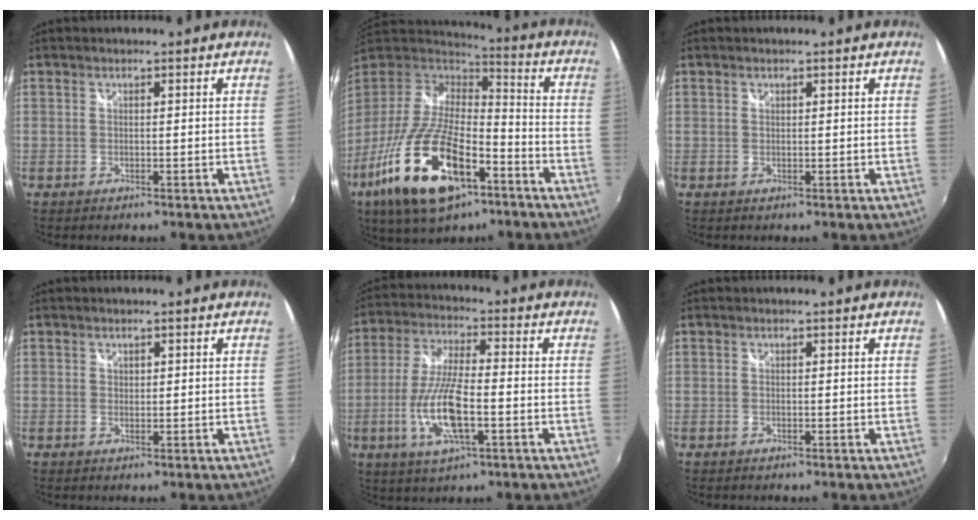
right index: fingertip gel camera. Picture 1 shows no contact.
{"total": 25.2, "force": [-13.0, 10.4, 18.9], "torque": [-0.383, -0.045, -0.228]}
{"total": 0.0}
{"total": 0.8, "force": [0.5, 0.6, 0.2], "torque": [0.000, 0.002, 0.007]}
{"total": 12.5, "force": [-3.6, 3.7, 11.4], "torque": [-0.237, -0.010, -0.069]}
{"total": 0.0}